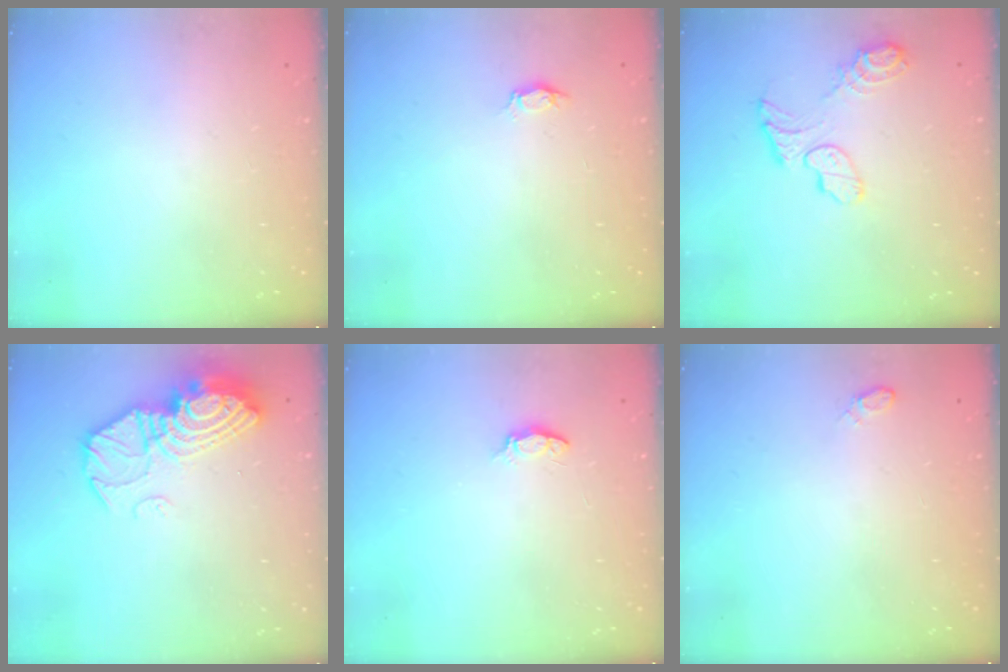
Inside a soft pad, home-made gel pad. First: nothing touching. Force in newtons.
{"total": 2.8, "press": 2.8, "slide": 0.3}
{"total": 10.4, "press": 10.4, "slide": 0.9}
{"total": 15.4, "press": 15.3, "slide": 1.3}
{"total": 3.0, "press": 3.0, "slide": 0.3}
{"total": 4.3, "press": 4.0, "slide": 1.5}